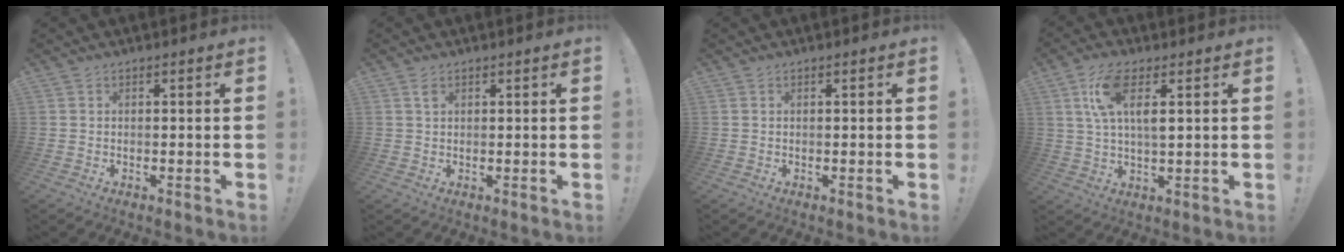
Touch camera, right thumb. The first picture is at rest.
{"total": 1.5, "force": [0.9, 0.9, 0.8], "torque": [0.000, -0.005, 0.013]}
{"total": 0.0}
{"total": 9.9, "force": [3.8, 3.7, 8.4], "torque": [-0.156, -0.006, 0.068]}